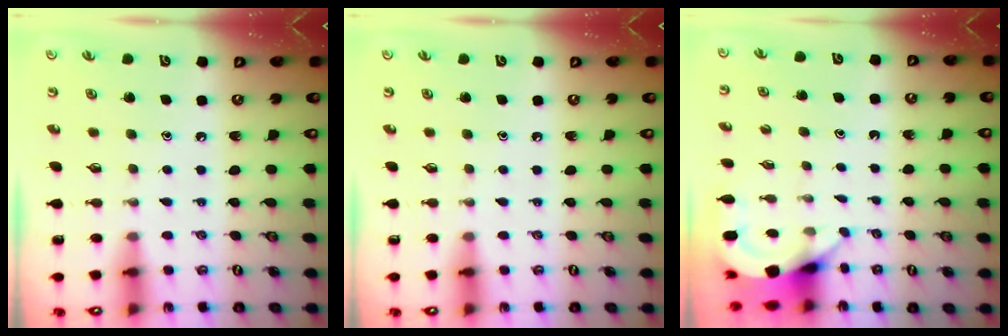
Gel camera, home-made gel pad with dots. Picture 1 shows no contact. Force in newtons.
{"total": 0.0}
{"total": 3.6, "press": 3.6, "slide": 0.2}